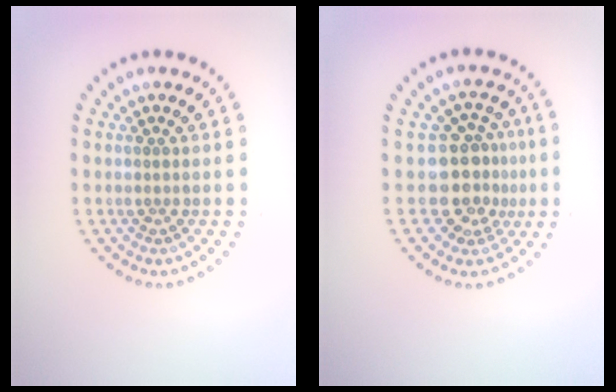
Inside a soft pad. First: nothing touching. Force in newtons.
{"total": 4.0, "press": 3.3, "slide": 2.2}